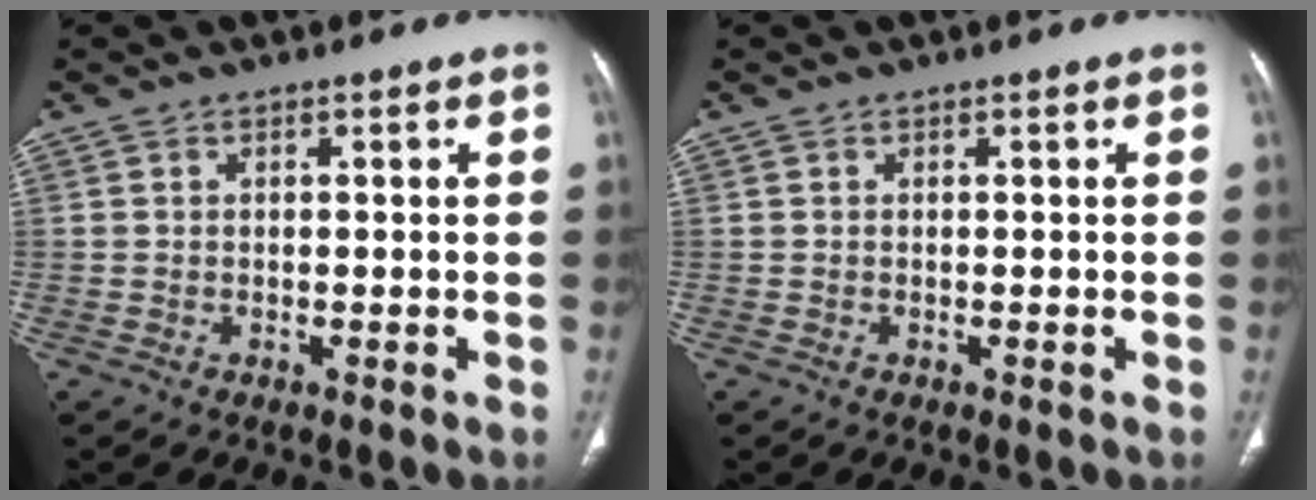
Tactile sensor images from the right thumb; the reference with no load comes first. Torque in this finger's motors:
{"motor_torque": [-0.02, -0.10, 0.27, 0.22, -0.01]}